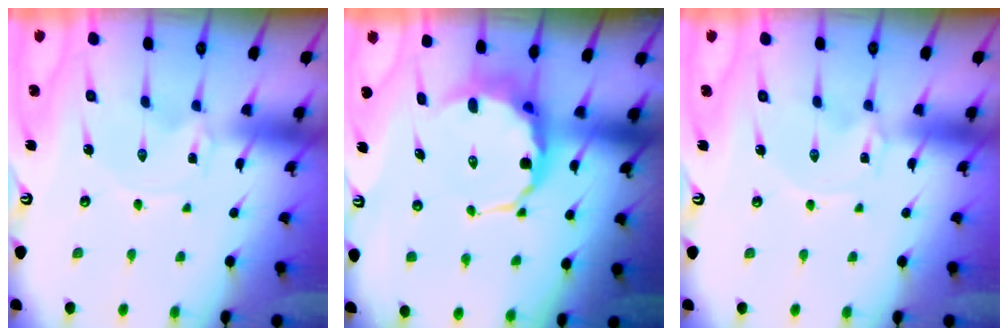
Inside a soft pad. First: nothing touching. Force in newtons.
{"total": 8.6, "press": 8.3, "slide": 2.2}
{"total": 0.0}